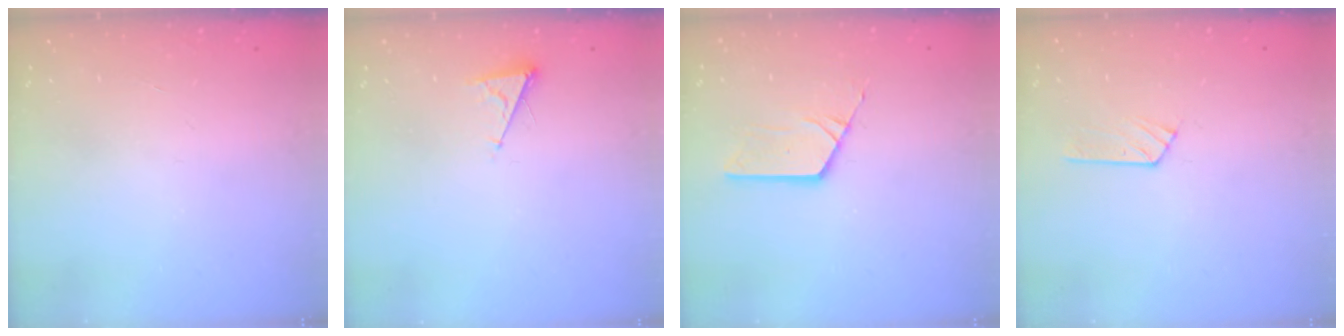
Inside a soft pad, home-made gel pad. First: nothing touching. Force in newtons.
{"total": 3.6, "press": 3.6, "slide": 0.4}
{"total": 4.8, "press": 4.7, "slide": 0.2}
{"total": 3.9, "press": 3.9, "slide": 0.5}